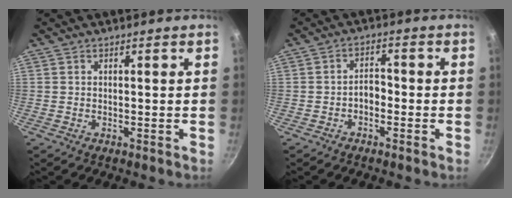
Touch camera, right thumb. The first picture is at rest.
{"total": 3.0, "force": [-1.3, 2.0, 1.9], "torque": [-0.018, 0.019, -0.030]}